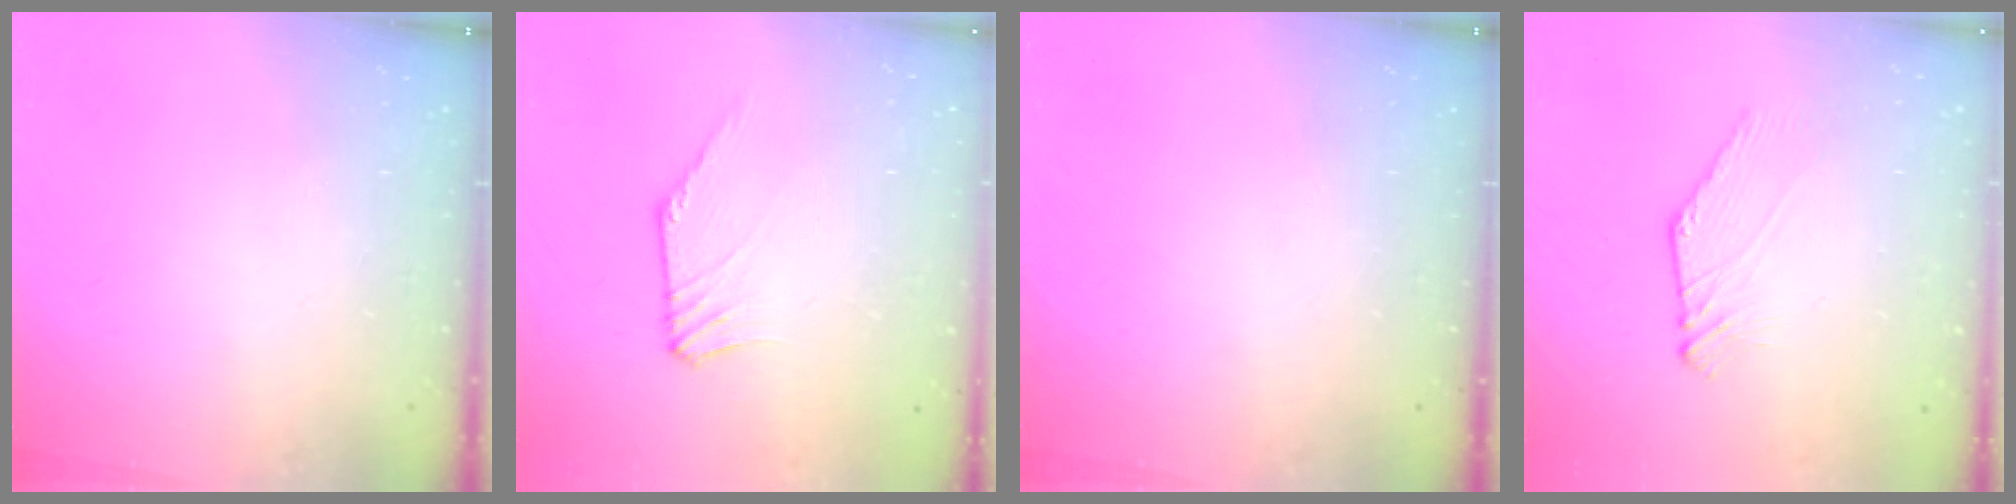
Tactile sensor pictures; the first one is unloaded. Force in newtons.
{"total": 0.7, "press": 0.5, "slide": 0.4}
{"total": 0.0}
{"total": 0.0}